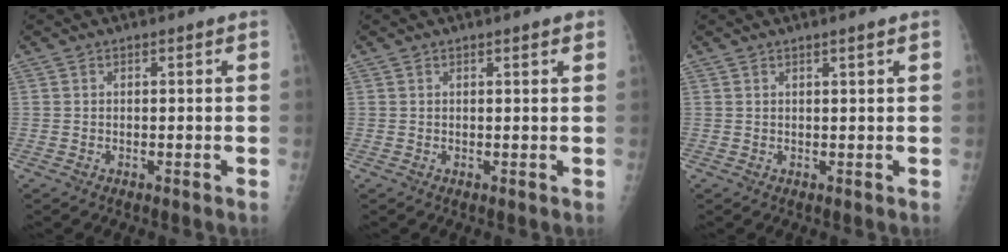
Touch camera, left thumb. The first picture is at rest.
{"total": 1.3, "force": [0.8, 0.1, 1.0], "torque": [-0.012, -0.002, 0.009]}
{"total": 1.0, "force": [0.6, -0.2, 0.8], "torque": [-0.014, -0.003, 0.012]}